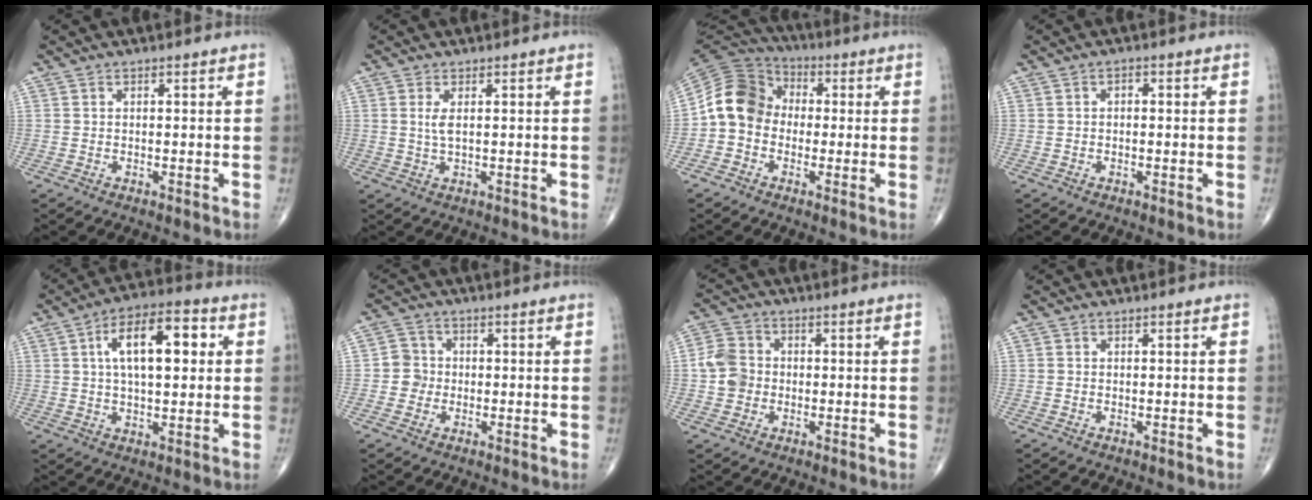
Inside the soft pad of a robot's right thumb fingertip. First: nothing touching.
{"total": 2.3, "force": [0.5, 0.7, 2.2], "torque": [-0.054, -0.003, 0.015]}
{"total": 11.1, "force": [-0.7, 9.4, 5.9], "torque": [-0.100, 0.035, -0.029]}
{"total": 0.9, "force": [0.0, 0.6, 0.7], "torque": [-0.004, 0.004, -0.006]}
{"total": 13.6, "force": [3.1, 6.2, 11.7], "torque": [-0.174, 0.016, 0.045]}
{"total": 3.6, "force": [-0.5, 3.4, 0.7], "torque": [0.010, 0.009, -0.016]}
{"total": 5.8, "force": [-0.6, 5.1, 2.7], "torque": [-0.038, 0.012, -0.020]}
{"total": 0.0}